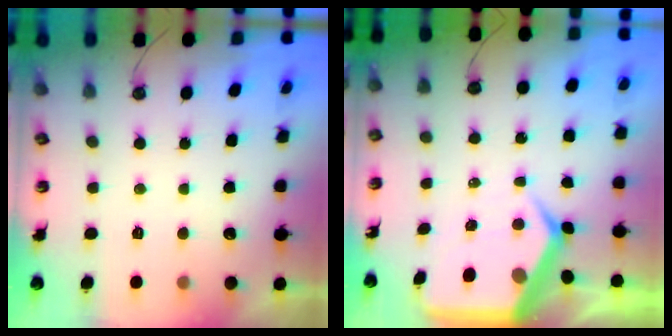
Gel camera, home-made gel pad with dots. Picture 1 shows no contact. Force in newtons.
{"total": 9.5, "press": 9.4, "slide": 0.9}